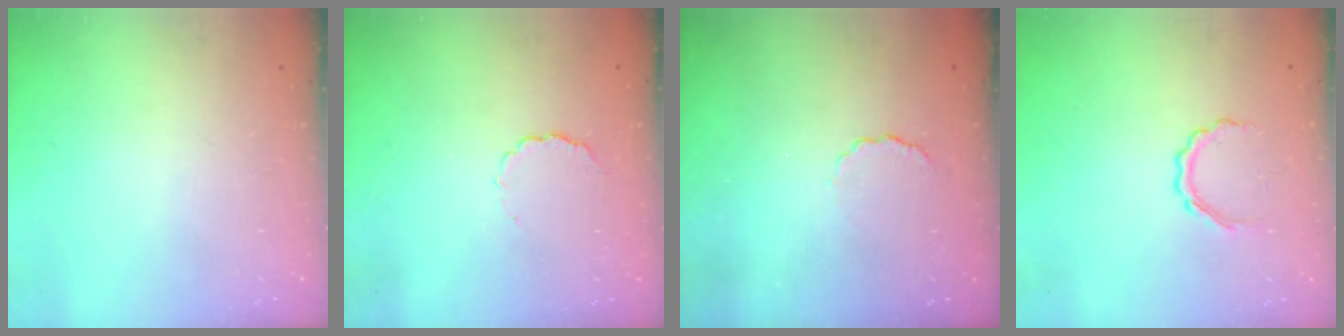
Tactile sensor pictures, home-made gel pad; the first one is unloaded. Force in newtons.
{"total": 4.0, "press": 3.9, "slide": 1.0}
{"total": 3.5, "press": 3.4, "slide": 0.8}
{"total": 4.9, "press": 4.8, "slide": 1.3}